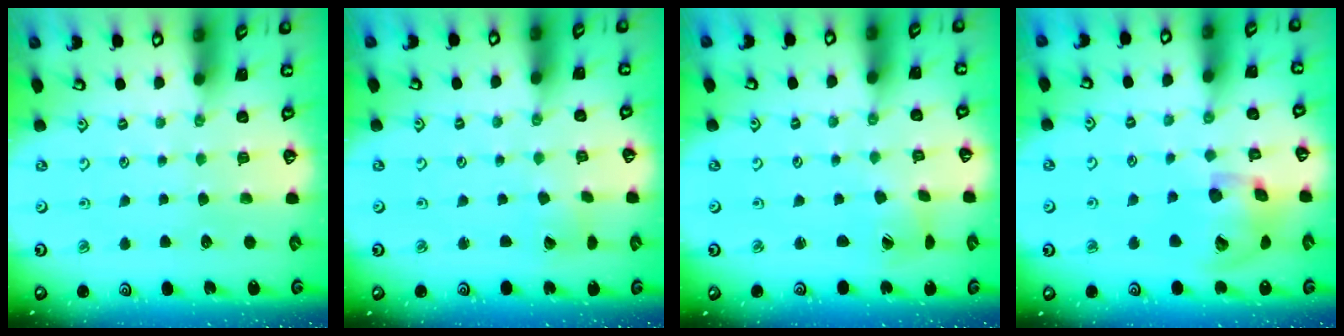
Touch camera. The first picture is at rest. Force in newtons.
{"total": 1.8, "press": 1.7, "slide": 0.1}
{"total": 2.5, "press": 2.5, "slide": 0.4}
{"total": 16.0, "press": 15.9, "slide": 2.5}